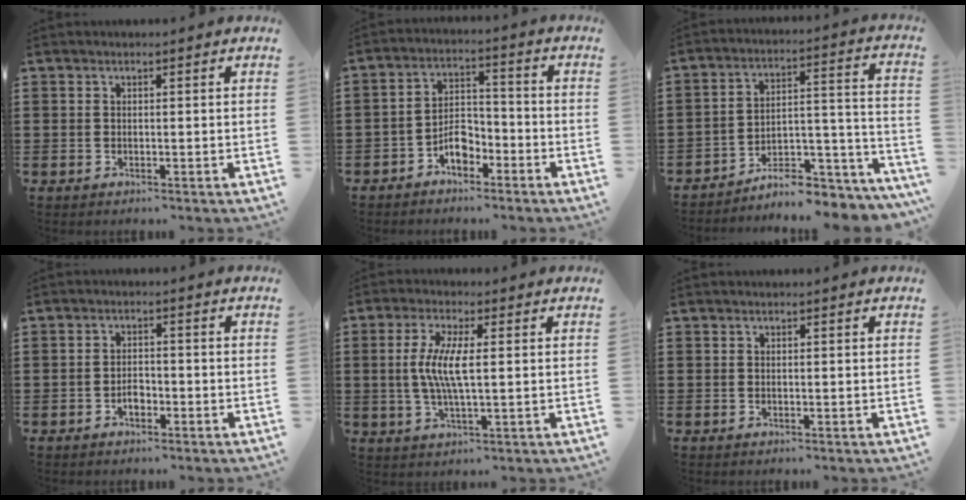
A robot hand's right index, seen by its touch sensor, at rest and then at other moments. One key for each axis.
{"total": 5.2, "fx": -3.2, "fy": 2.7, "fz": 3.0, "tx": -0.058, "ty": 0.011, "tz": -0.062}
{"total": 6.8, "fx": -6.0, "fy": 1.9, "fz": 2.7, "tx": -0.035, "ty": 0.007, "tz": -0.112}
{"total": 2.3, "fx": -1.1, "fy": 1.3, "fz": 1.5, "tx": -0.031, "ty": 0.004, "tz": -0.023}
{"total": 6.4, "fx": 0.2, "fy": 1.3, "fz": 6.3, "tx": -0.130, "ty": -0.005, "tz": -0.003}
{"total": 0.0}